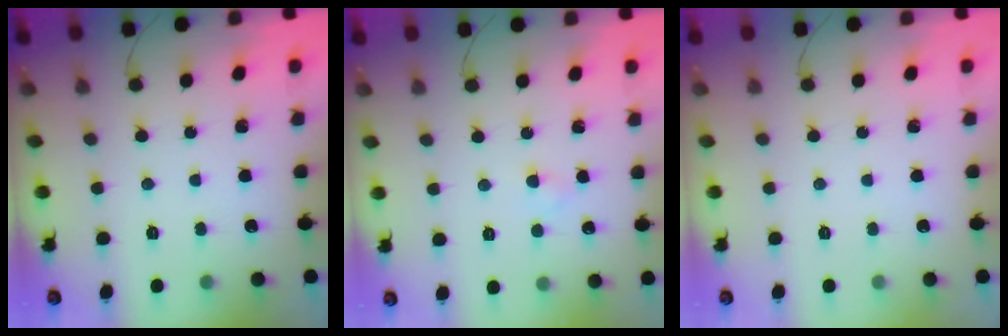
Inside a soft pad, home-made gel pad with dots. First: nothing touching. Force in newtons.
{"total": 1.6, "press": 1.4, "slide": 0.9}
{"total": 0.0}